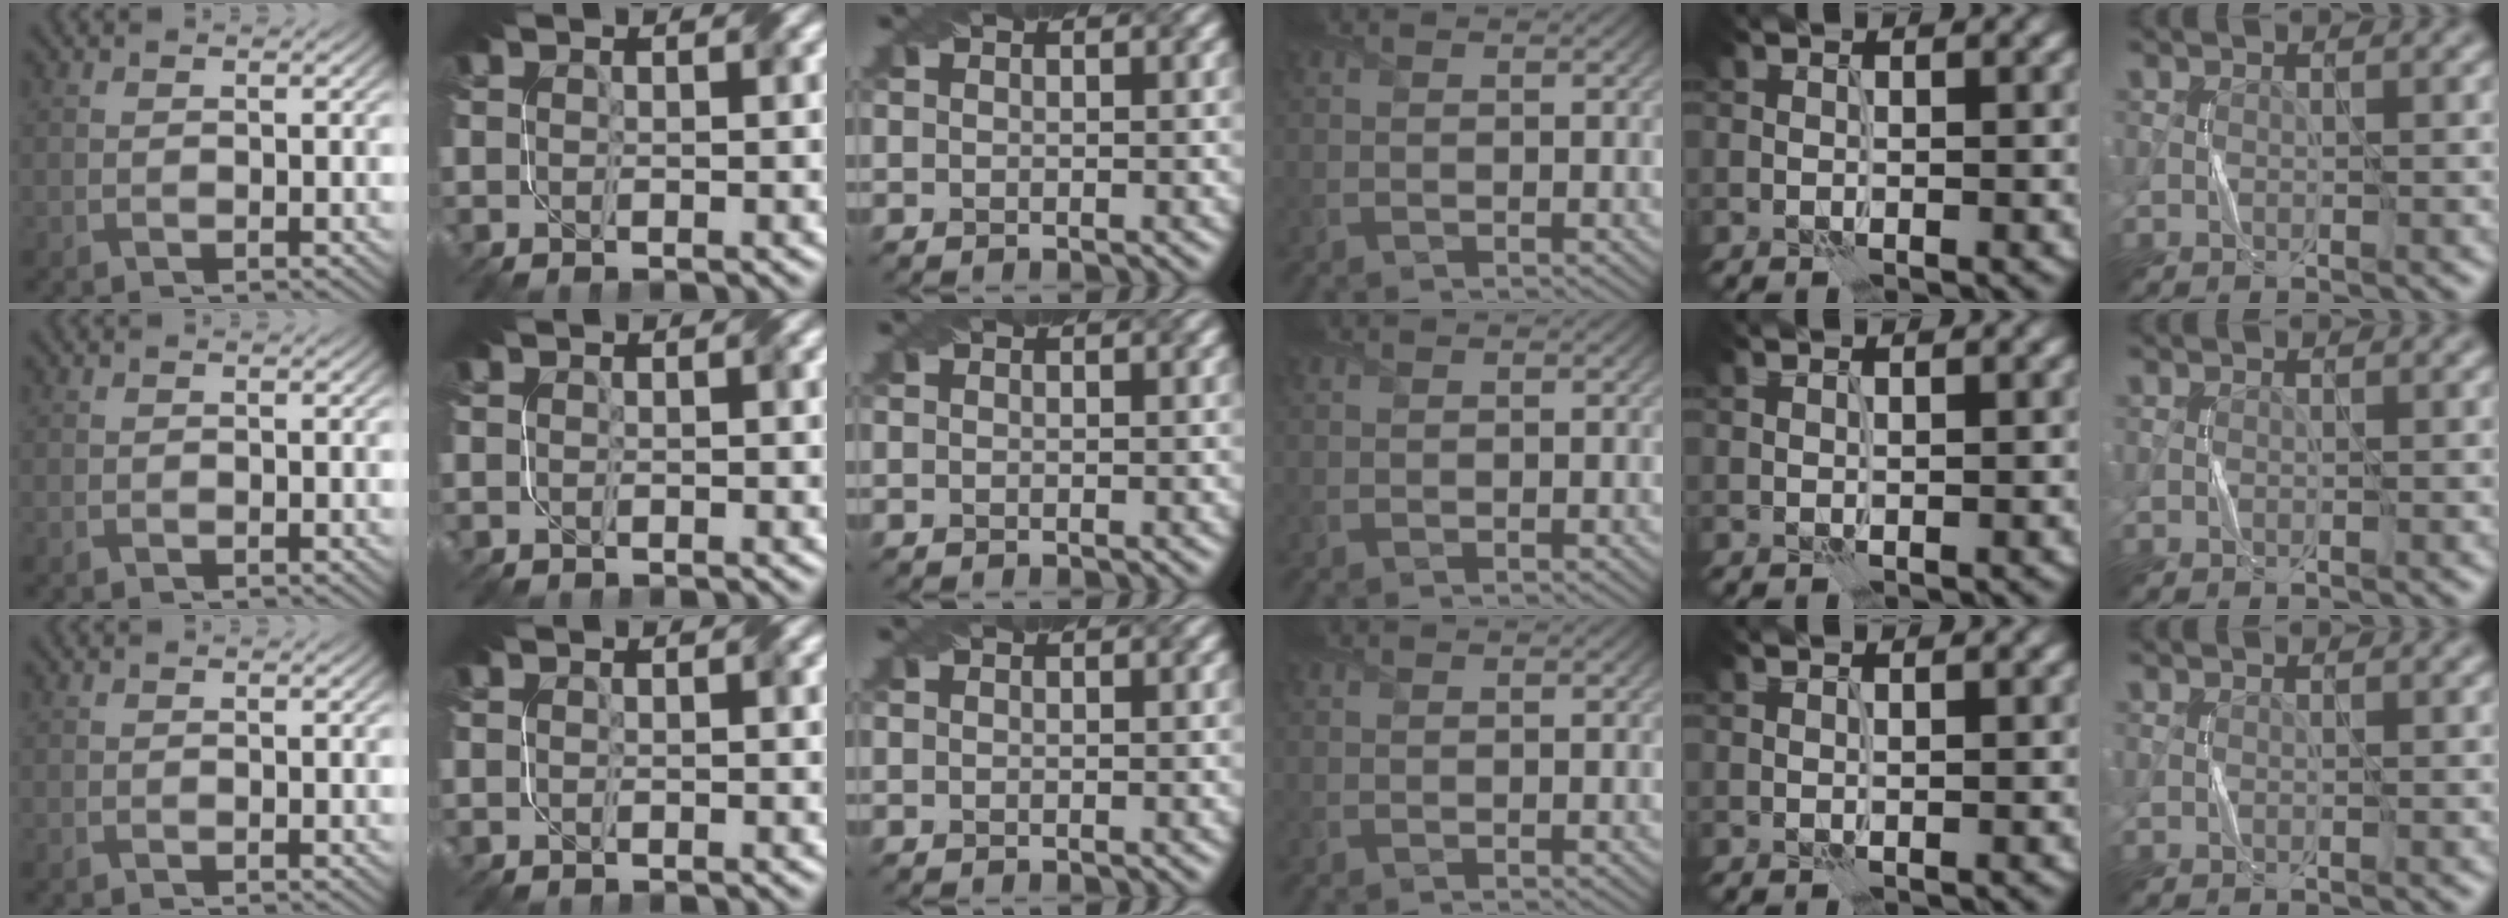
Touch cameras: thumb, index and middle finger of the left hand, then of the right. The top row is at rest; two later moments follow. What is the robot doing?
{"motion": "fold", "object": "napkin"}